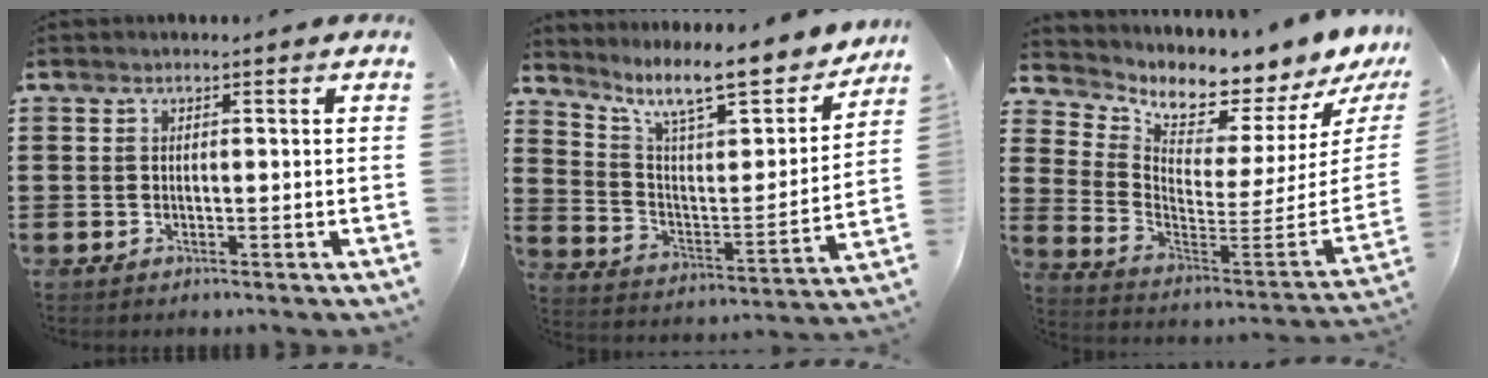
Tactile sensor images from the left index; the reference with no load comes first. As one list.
[{"total": 10.6, "force": [8.7, 1.7, 5.8], "torque": [-0.123, -0.060, 0.141]}, {"total": 3.9, "force": [3.8, 0.6, 0.5], "torque": [-0.036, -0.066, 0.059]}]